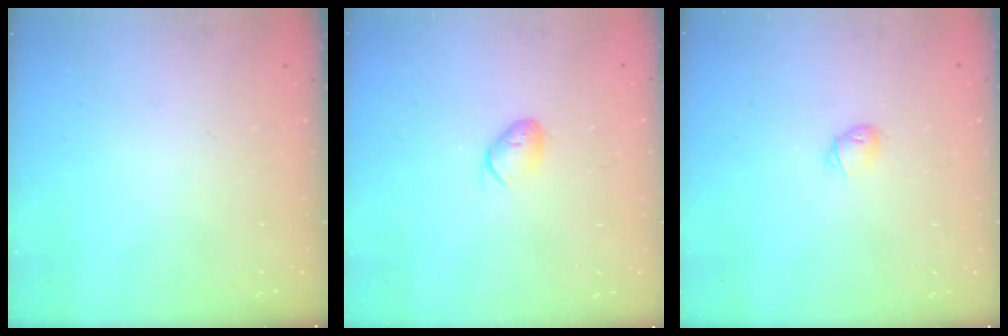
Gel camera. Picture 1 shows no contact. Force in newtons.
{"total": 6.4, "press": 6.3, "slide": 1.2}
{"total": 4.7, "press": 4.5, "slide": 1.3}